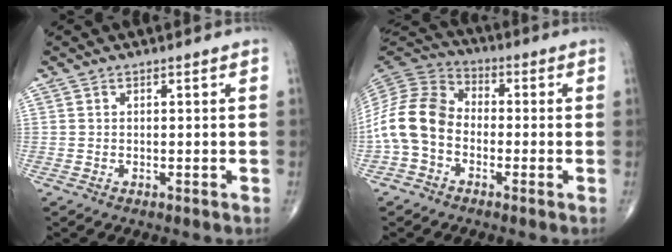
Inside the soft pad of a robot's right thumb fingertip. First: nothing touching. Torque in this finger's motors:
{"motor_torque": [1.63, 1.22, 1.15, -0.44, 0.18]}